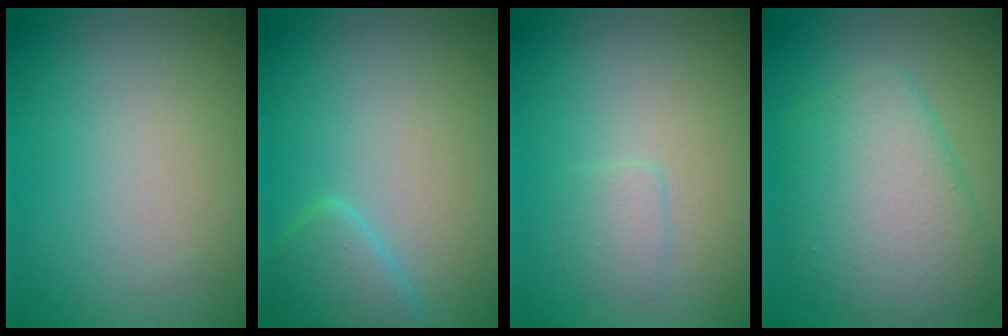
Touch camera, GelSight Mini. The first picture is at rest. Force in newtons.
{"total": 2.6, "press": 2.6, "slide": 0.2}
{"total": 1.2, "press": 1.2, "slide": 0.1}
{"total": 6.8, "press": 6.8, "slide": 0.2}